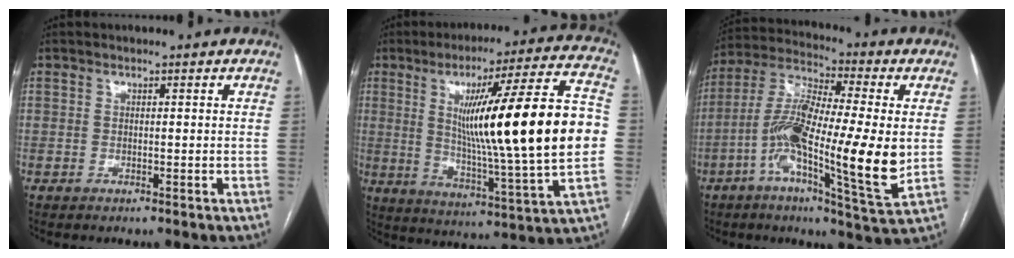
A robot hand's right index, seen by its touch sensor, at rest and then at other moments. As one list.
[{"total": 25.1, "force": [1.7, 0.3, 25.0], "torque": [-0.365, 0.006, 0.019]}, {"total": 18.8, "force": [-2.4, 2.3, 18.5], "torque": [-0.353, -0.004, -0.048]}]